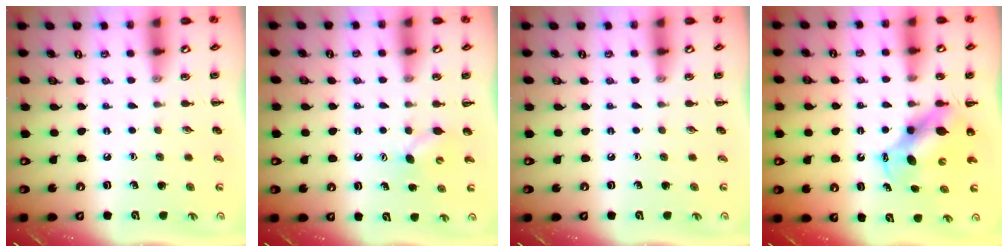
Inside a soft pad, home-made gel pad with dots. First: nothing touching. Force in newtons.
{"total": 4.7, "press": 4.6, "slide": 1.1}
{"total": 0.0}
{"total": 5.9, "press": 5.8, "slide": 1.1}